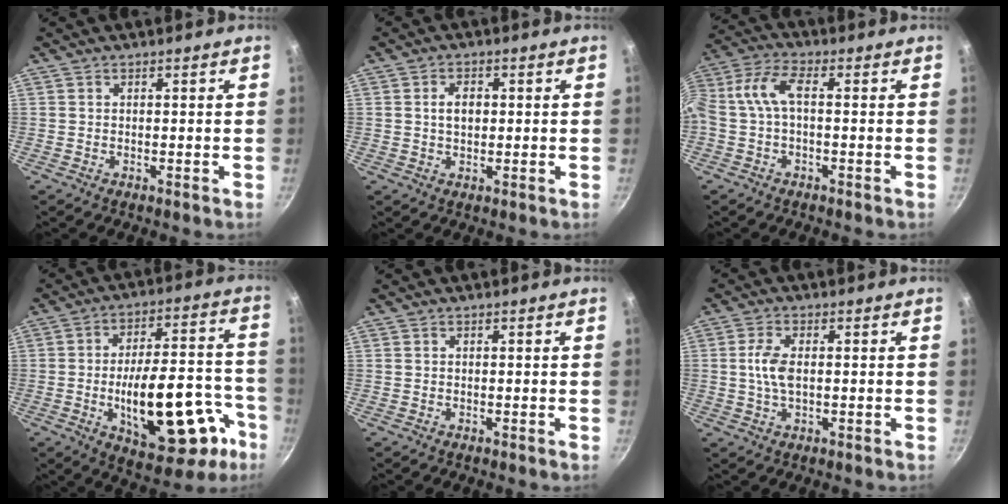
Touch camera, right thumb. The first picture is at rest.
{"total": 3.5, "force": [0.4, 2.4, 2.5], "torque": [-0.028, 0.005, 0.007]}
{"total": 7.8, "force": [-0.5, 3.8, 6.8], "torque": [-0.163, 0.030, -0.021]}
{"total": 24.5, "force": [-8.5, 11.4, 20.0], "torque": [-0.247, 0.048, -0.104]}
{"total": 0.0}
{"total": 5.0, "force": [0.3, 2.4, 4.3], "torque": [-0.090, 0.005, 0.003]}